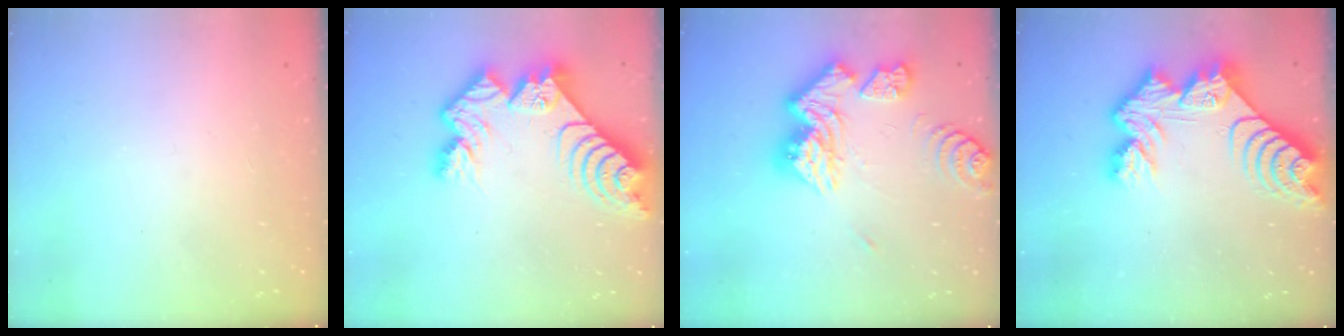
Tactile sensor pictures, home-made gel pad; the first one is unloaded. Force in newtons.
{"total": 14.6, "press": 14.6, "slide": 1.3}
{"total": 16.8, "press": 16.7, "slide": 1.7}
{"total": 15.0, "press": 14.9, "slide": 1.4}